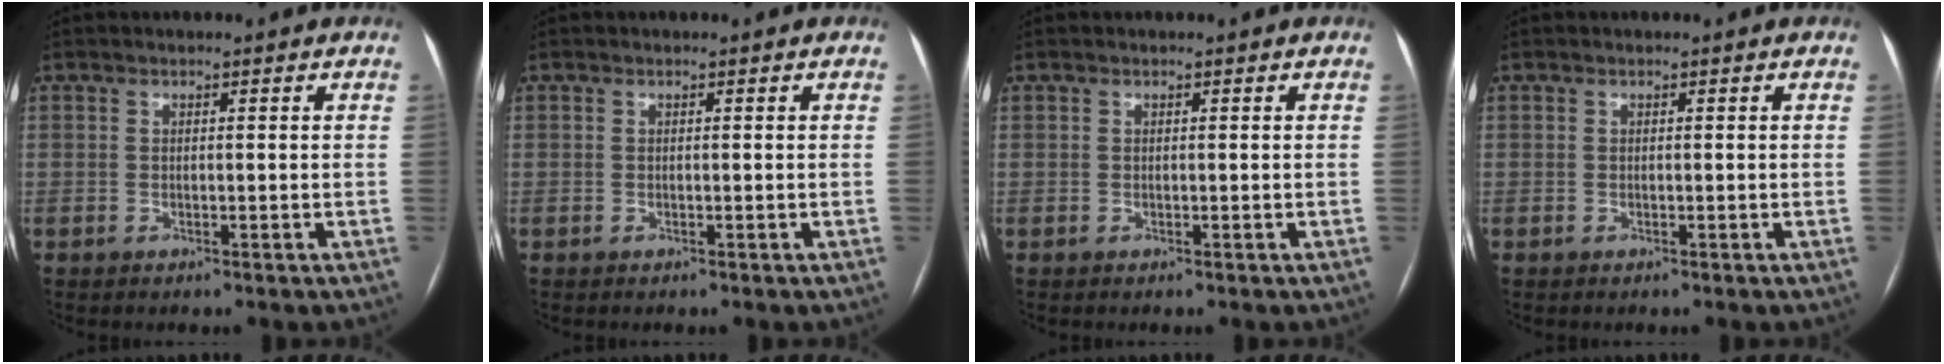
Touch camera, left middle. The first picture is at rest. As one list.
[{"total": 0.0}, {"total": 0.0}, {"total": 0.0}]